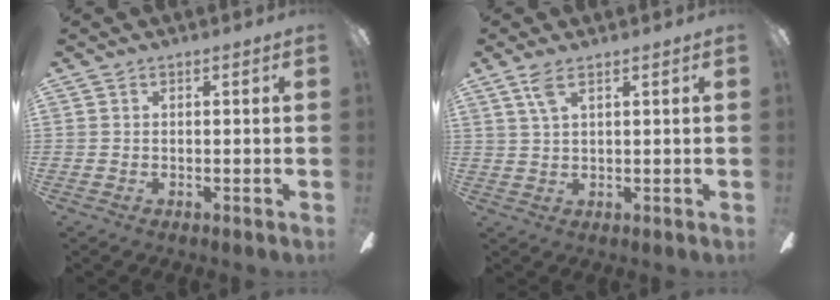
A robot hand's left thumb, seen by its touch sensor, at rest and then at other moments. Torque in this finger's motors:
{"motor_torque": [0.13, 0.03, -0.37, 0.21, 0.01]}